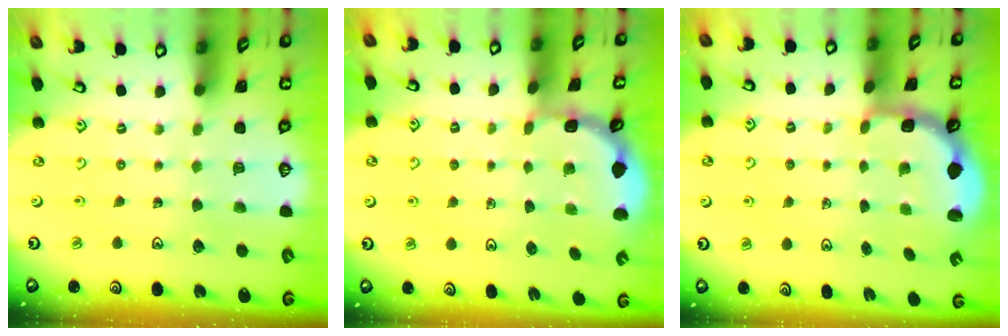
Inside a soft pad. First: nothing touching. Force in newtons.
{"total": 1.6, "press": 1.6, "slide": 0.2}
{"total": 2.9, "press": 2.0, "slide": 2.1}